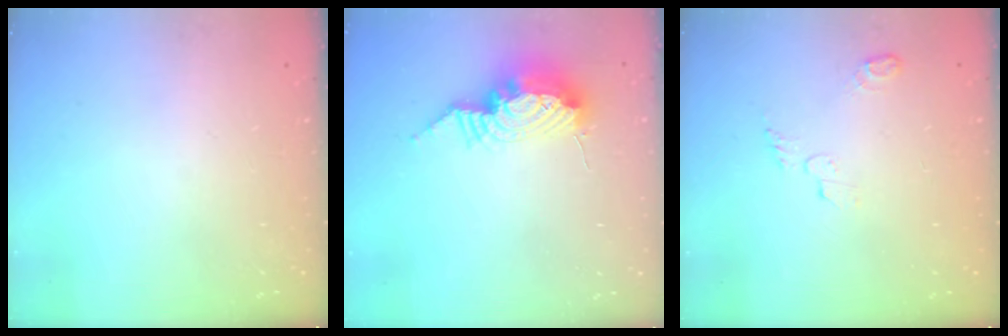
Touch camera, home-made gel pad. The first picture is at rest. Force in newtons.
{"total": 12.6, "press": 12.5, "slide": 1.8}
{"total": 5.4, "press": 5.4, "slide": 0.5}